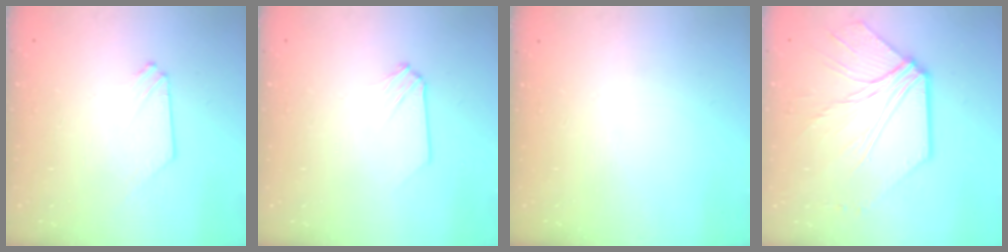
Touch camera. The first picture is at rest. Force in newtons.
{"total": 0.0}
{"total": 0.0}
{"total": 9.3, "press": 9.2, "slide": 1.8}